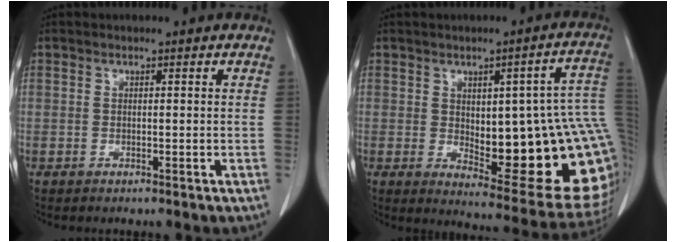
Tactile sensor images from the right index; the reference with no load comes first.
{"total": 23.5, "force": [-0.5, 5.9, 22.8], "torque": [-0.218, 0.011, 0.013]}